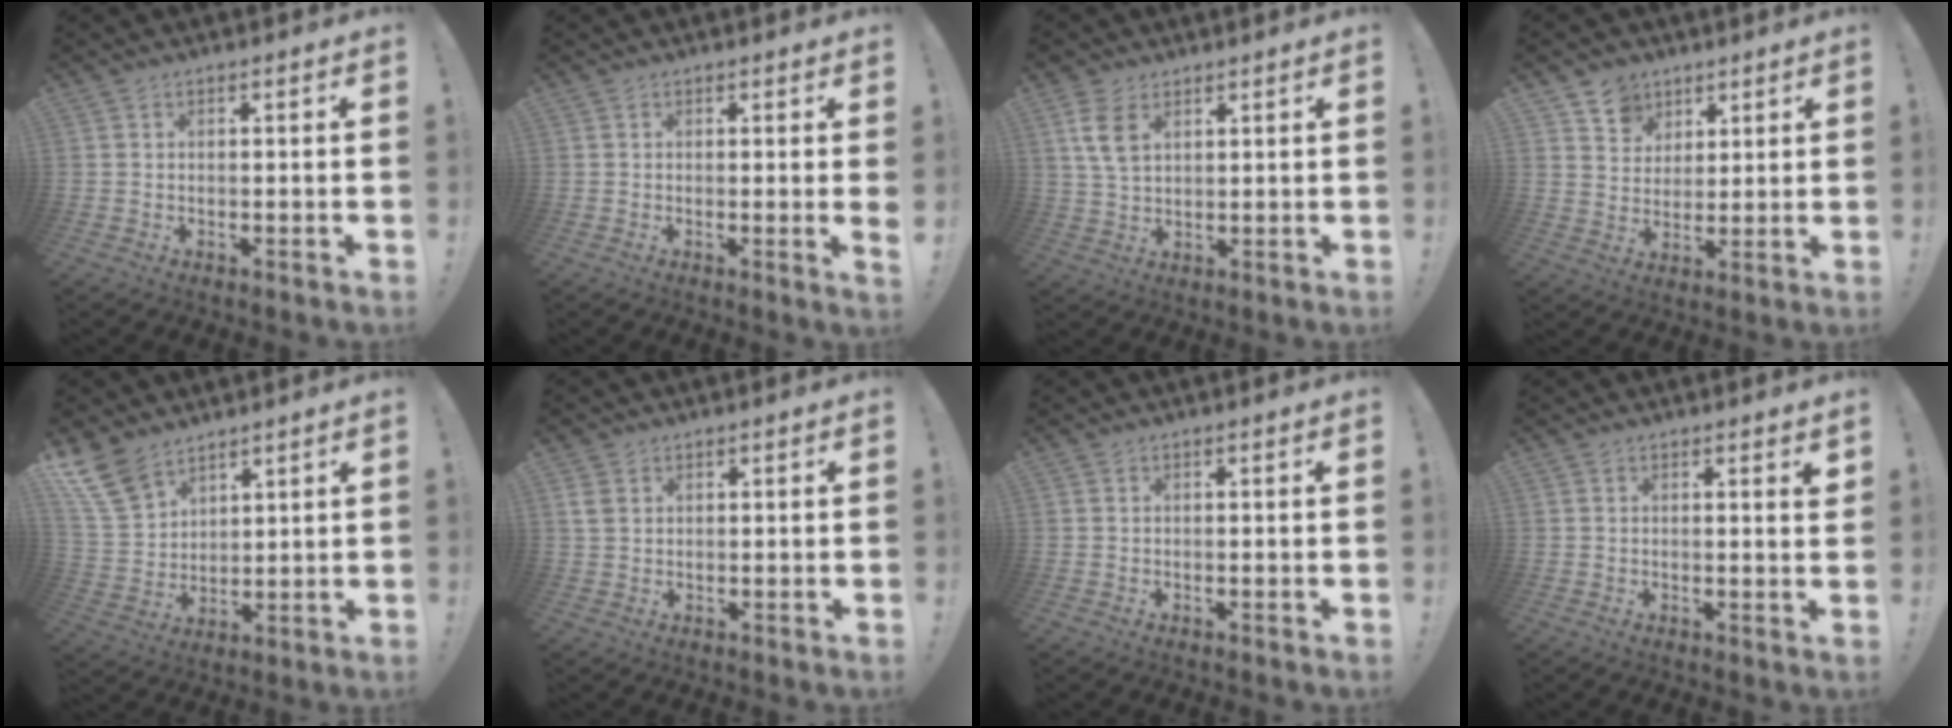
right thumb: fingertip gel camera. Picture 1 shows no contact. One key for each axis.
{"total": 1.3, "fx": 0.7, "fy": -0.3, "fz": 1.0, "tx": -0.010, "ty": -0.006, "tz": 0.009}
{"total": 8.5, "fx": 3.9, "fy": 5.3, "fz": 5.4, "tx": -0.103, "ty": -0.005, "tz": 0.077}
{"total": 7.5, "fx": 4.5, "fy": 5.9, "fz": 0.5, "tx": -0.013, "ty": -0.037, "tz": 0.089}
{"total": 12.3, "fx": 9.1, "fy": 6.8, "fz": 4.8, "tx": -0.103, "ty": -0.048, "tz": 0.181}
{"total": 3.1, "fx": 1.3, "fy": 2.2, "fz": 1.8, "tx": -0.034, "ty": 0.003, "tz": 0.027}
{"total": 0.0}
{"total": 1.5, "fx": 1.1, "fy": -0.2, "fz": 1.0, "tx": -0.003, "ty": -0.009, "tz": 0.015}